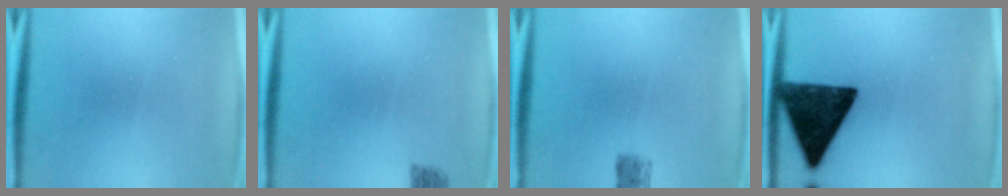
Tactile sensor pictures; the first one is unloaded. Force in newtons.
{"total": 1.8}
{"total": 2.6}
{"total": 13.4}